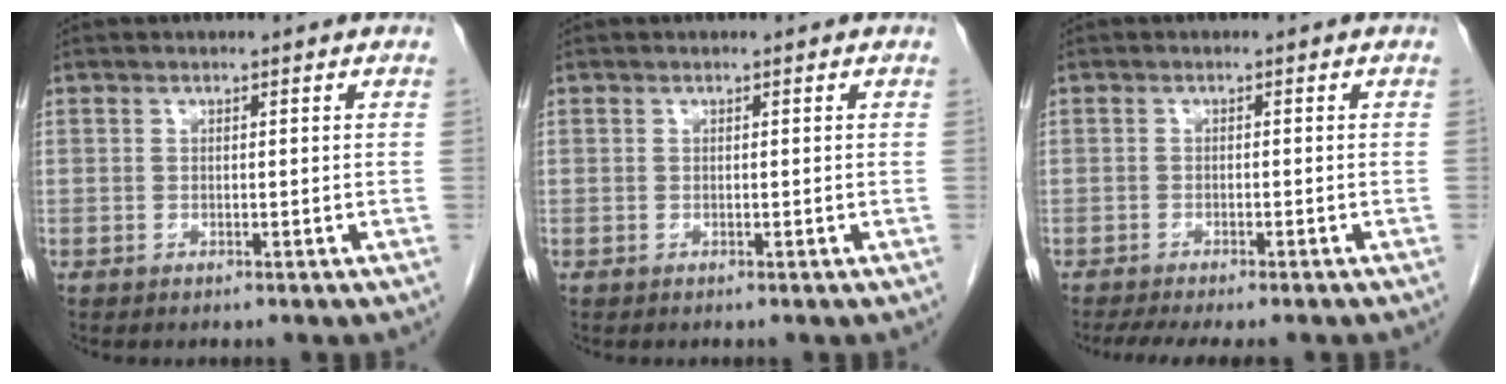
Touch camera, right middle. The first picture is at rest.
{"total": 0.0}
{"total": 8.2, "force": [-6.9, 1.4, 4.4], "torque": [-0.059, -0.009, -0.099]}